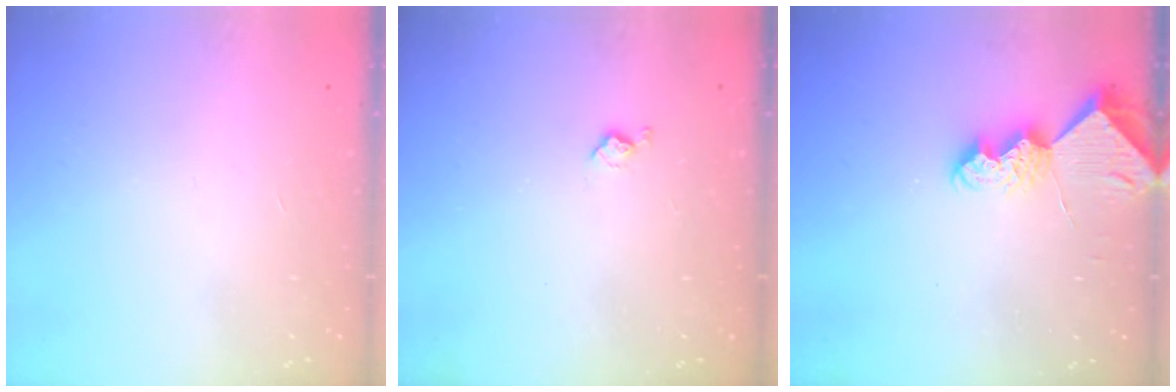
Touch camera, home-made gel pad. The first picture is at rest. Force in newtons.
{"total": 5.0, "press": 4.9, "slide": 0.8}
{"total": 7.2, "press": 7.2, "slide": 0.6}